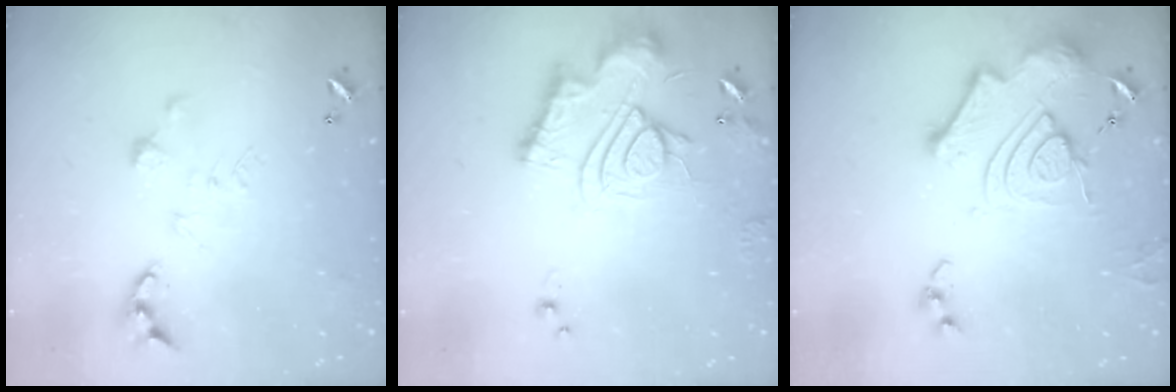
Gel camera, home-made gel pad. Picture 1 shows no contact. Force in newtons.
{"total": 13.8, "press": 13.8, "slide": 1.3}
{"total": 15.2, "press": 15.1, "slide": 1.7}